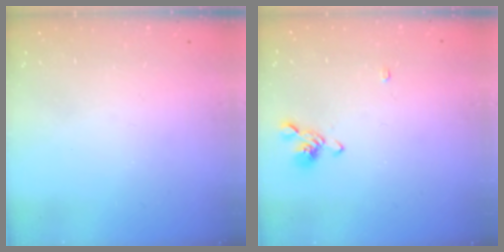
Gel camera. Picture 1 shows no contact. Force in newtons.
{"total": 2.0, "press": 1.8, "slide": 0.8}